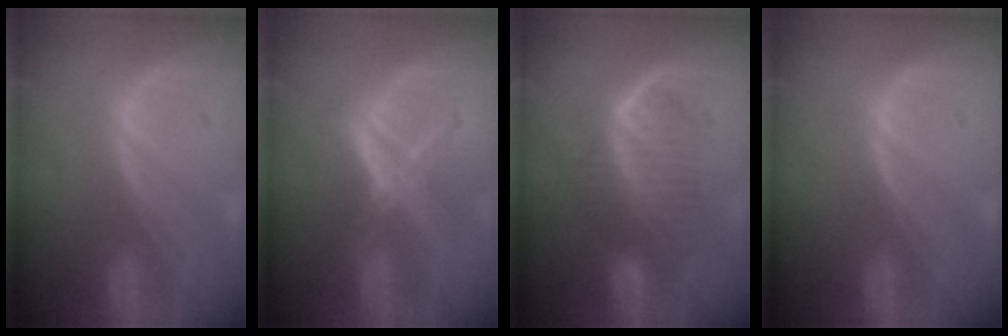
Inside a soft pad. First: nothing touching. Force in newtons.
{"total": 5.8, "press": 5.4, "slide": 1.9}
{"total": 6.8, "press": 6.5, "slide": 1.8}
{"total": 0.0}